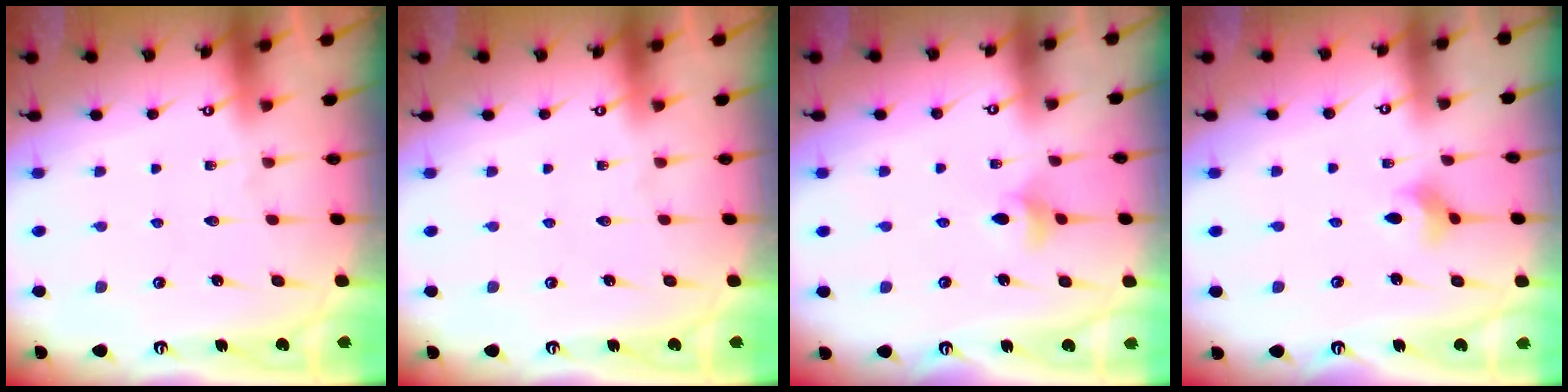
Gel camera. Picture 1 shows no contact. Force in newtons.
{"total": 0.0}
{"total": 5.0, "press": 4.9, "slide": 1.0}
{"total": 2.7, "press": 2.7, "slide": 0.2}